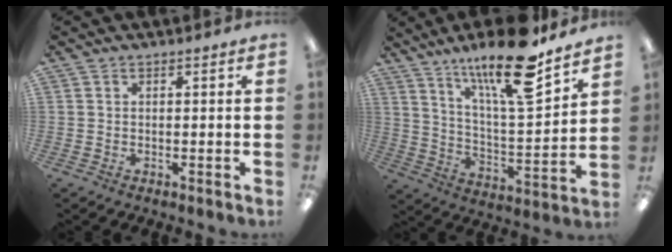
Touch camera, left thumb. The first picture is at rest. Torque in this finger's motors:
{"motor_torque": [0.09, 0.31, 1.64, -1.13, 0.31]}